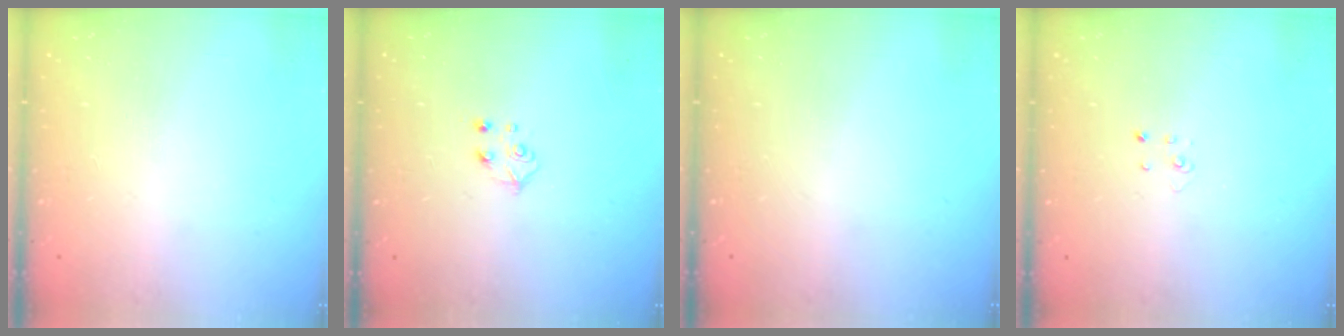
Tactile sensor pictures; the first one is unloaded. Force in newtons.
{"total": 5.2, "press": 5.1, "slide": 0.7}
{"total": 0.0}
{"total": 1.9, "press": 1.9, "slide": 0.2}